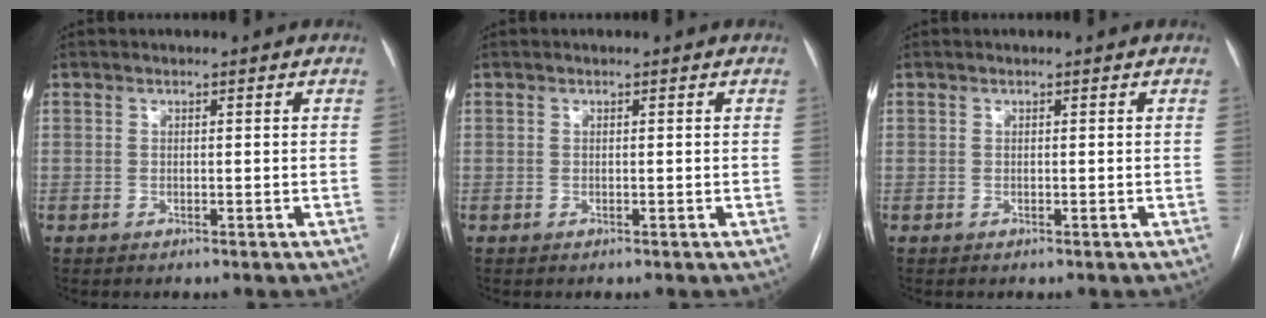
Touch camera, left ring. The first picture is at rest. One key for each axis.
{"total": 0.0}
{"total": 0.0}